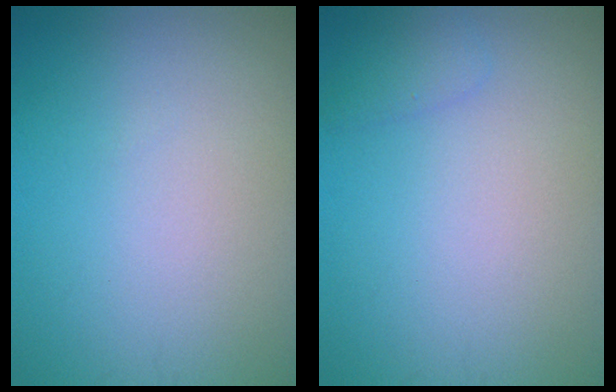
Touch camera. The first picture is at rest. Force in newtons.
{"total": 1.0, "press": 1.0, "slide": 0.1}